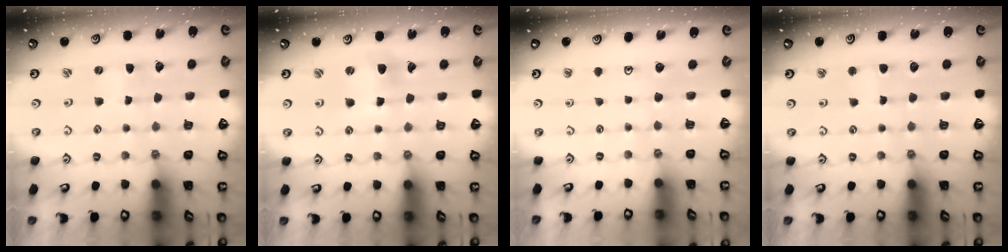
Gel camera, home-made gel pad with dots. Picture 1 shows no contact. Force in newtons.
{"total": 6.7, "press": 6.6, "slide": 1.1}
{"total": 0.0}
{"total": 2.1, "press": 2.1, "slide": 0.2}